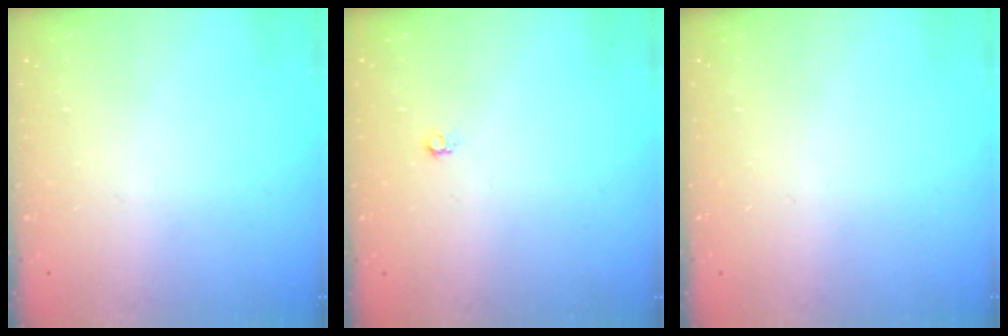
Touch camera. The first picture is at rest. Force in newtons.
{"total": 3.6, "press": 3.5, "slide": 0.8}
{"total": 0.0}